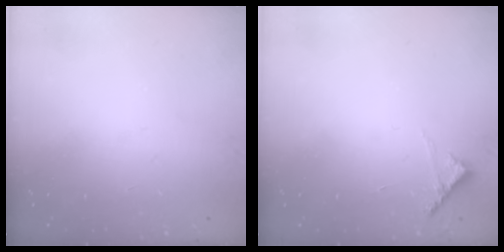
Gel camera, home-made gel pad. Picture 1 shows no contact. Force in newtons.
{"total": 5.4, "press": 5.4, "slide": 0.4}